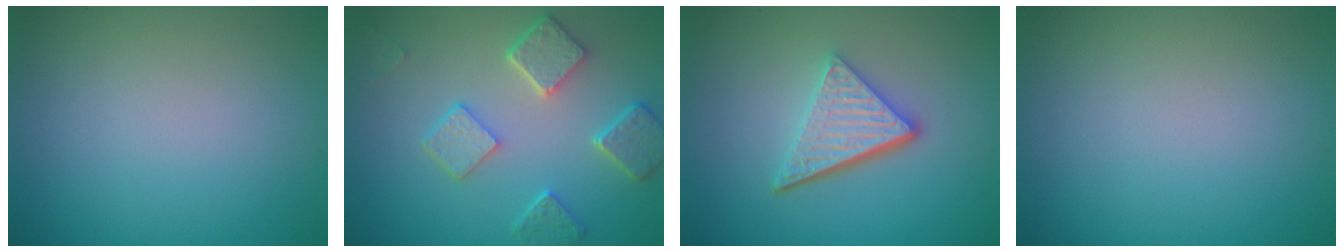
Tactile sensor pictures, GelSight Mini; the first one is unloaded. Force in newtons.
{"total": 4.9, "press": 3.9, "slide": 3.0}
{"total": 4.8, "press": 3.4, "slide": 3.4}
{"total": 0.0}